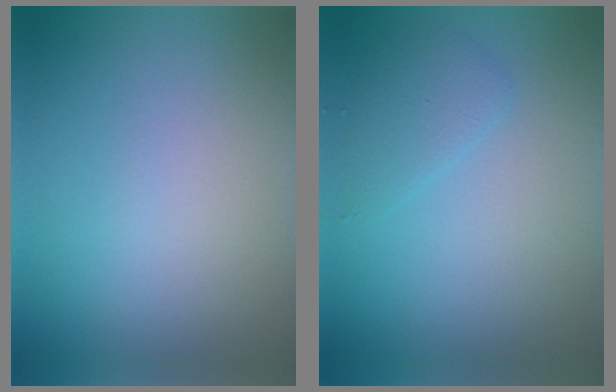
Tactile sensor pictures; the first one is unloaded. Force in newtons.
{"total": 1.8, "press": 1.8, "slide": 0.1}